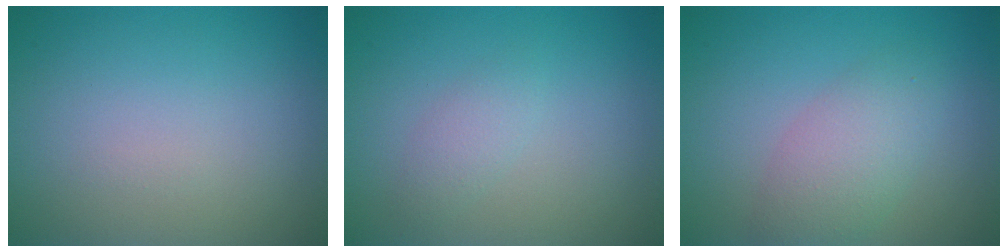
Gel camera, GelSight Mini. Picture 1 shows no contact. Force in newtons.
{"total": 1.3, "press": 1.3, "slide": 0.0}
{"total": 2.7, "press": 2.7, "slide": 0.2}